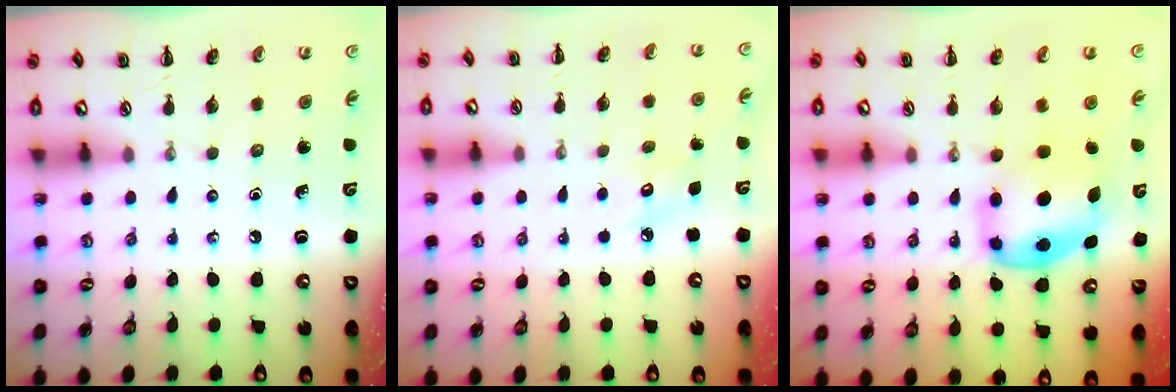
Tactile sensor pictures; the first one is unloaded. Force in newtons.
{"total": 3.9, "press": 3.8, "slide": 1.0}
{"total": 6.1, "press": 6.0, "slide": 1.0}